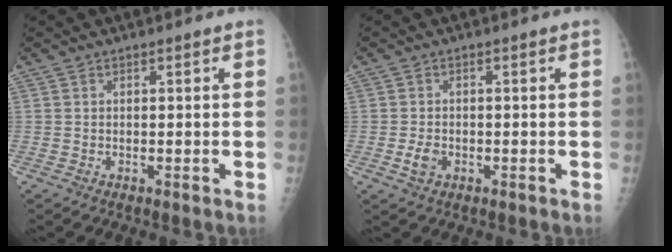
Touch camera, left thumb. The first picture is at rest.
{"total": 2.5, "force": [-0.9, 1.7, 1.6], "torque": [-0.028, 0.005, -0.016]}